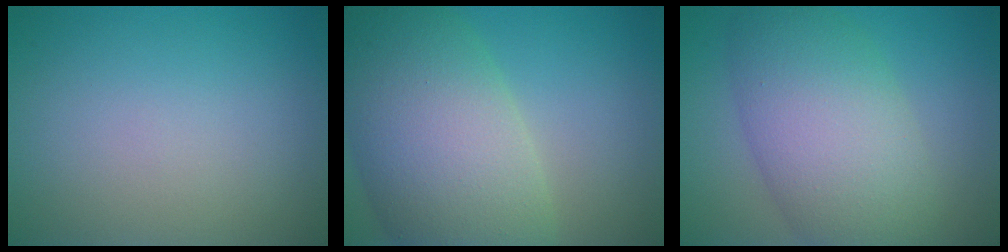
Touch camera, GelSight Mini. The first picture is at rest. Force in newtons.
{"total": 12.2, "press": 12.2, "slide": 0.7}
{"total": 9.1, "press": 9.1, "slide": 0.0}